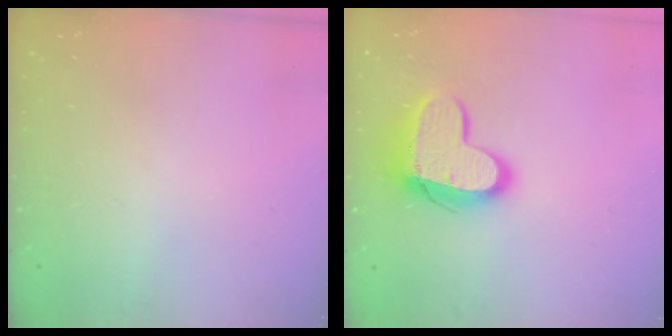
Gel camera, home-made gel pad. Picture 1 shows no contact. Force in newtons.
{"total": 13.5, "press": 13.5, "slide": 1.2}